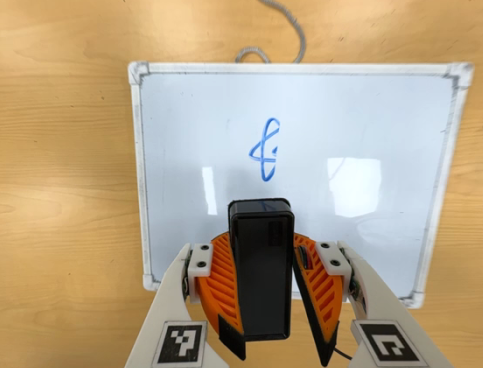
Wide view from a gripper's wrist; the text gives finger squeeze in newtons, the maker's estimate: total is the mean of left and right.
{"total": 8.9, "left": 9.4, "right": 8.5}